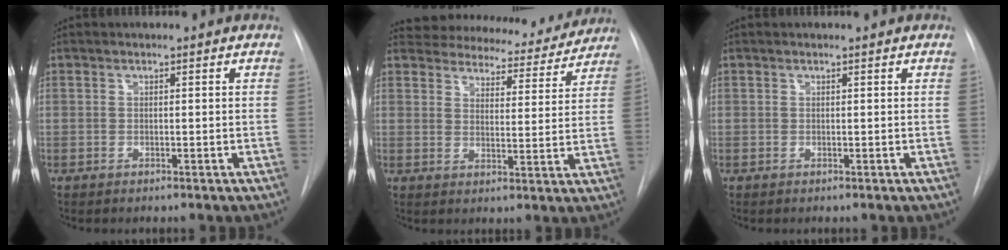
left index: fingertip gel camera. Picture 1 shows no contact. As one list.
[{"total": 17.2, "force": [16.2, 4.8, 3.5], "torque": [-0.040, -0.010, 0.200]}, {"total": 0.0}]